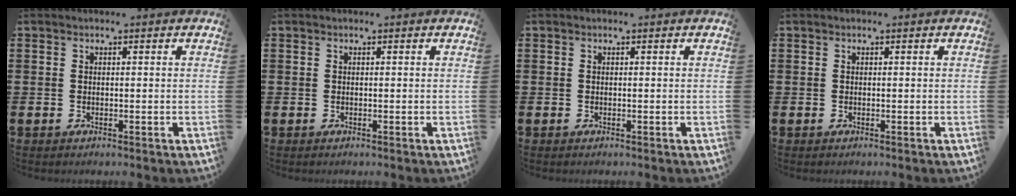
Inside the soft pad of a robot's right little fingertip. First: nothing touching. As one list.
[{"total": 0.0}, {"total": 0.0}, {"total": 0.0}]